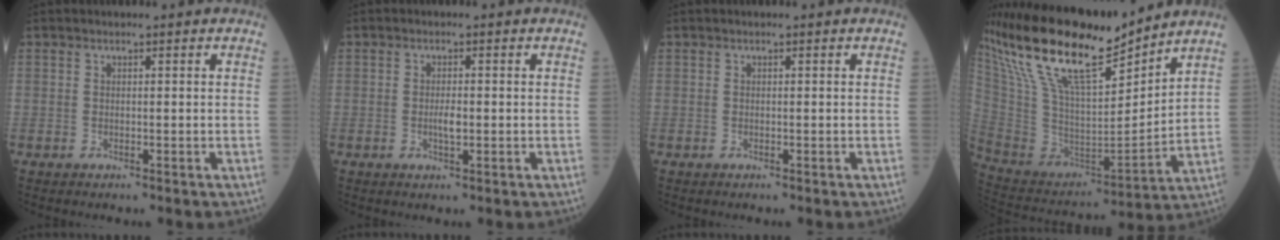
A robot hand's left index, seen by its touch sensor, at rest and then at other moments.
{"total": 1.9, "force": [-0.3, 0.5, 1.8], "torque": [-0.037, 0.000, -0.004]}
{"total": 0.0}
{"total": 23.5, "force": [17.8, 4.4, 14.7], "torque": [-0.297, 0.010, 0.335]}